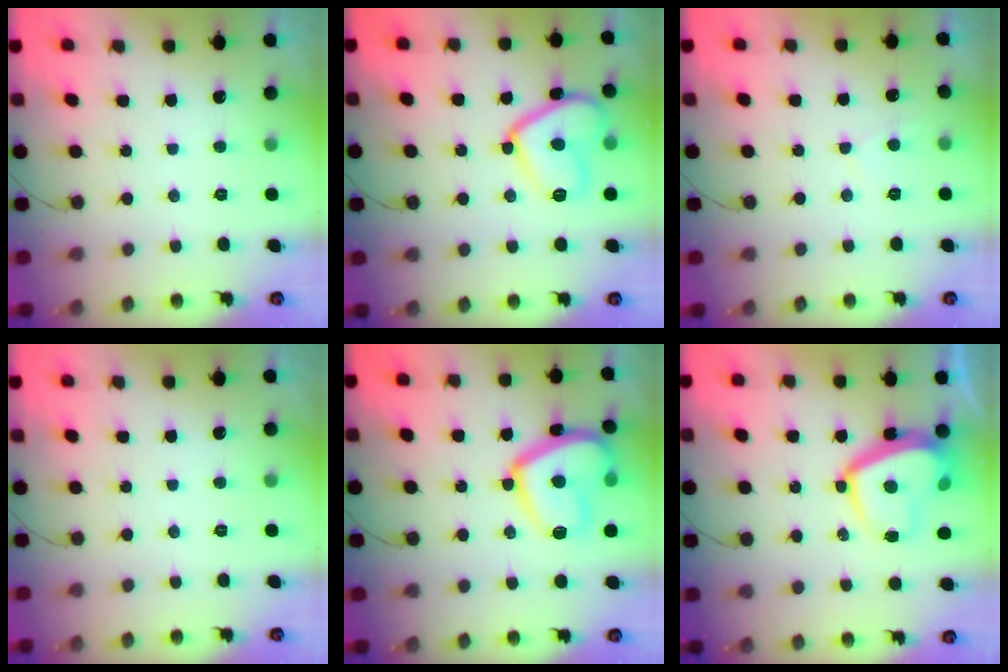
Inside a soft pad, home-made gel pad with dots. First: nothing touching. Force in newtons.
{"total": 13.2, "press": 13.1, "slide": 1.2}
{"total": 2.3, "press": 2.3, "slide": 0.4}
{"total": 0.0}
{"total": 15.4, "press": 15.3, "slide": 1.6}
{"total": 13.2, "press": 13.1, "slide": 1.0}